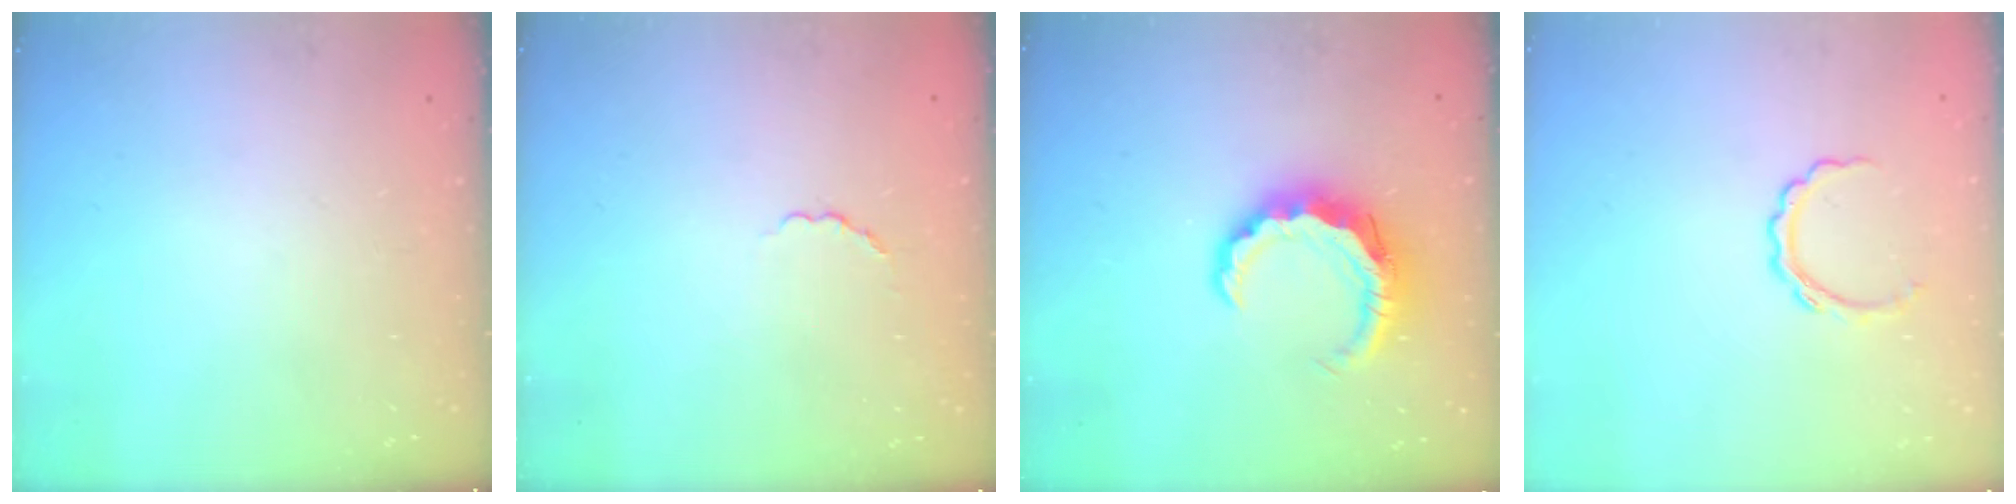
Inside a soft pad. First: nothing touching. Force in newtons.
{"total": 2.4, "press": 2.2, "slide": 1.0}
{"total": 9.9, "press": 9.7, "slide": 1.6}
{"total": 4.6, "press": 4.6, "slide": 0.3}